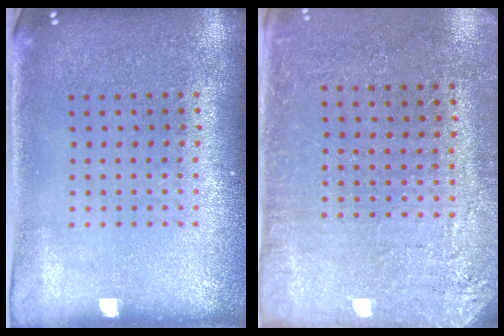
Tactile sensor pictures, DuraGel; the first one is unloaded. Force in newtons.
{"total": 2.8, "press": 2.6, "slide": 1.1}